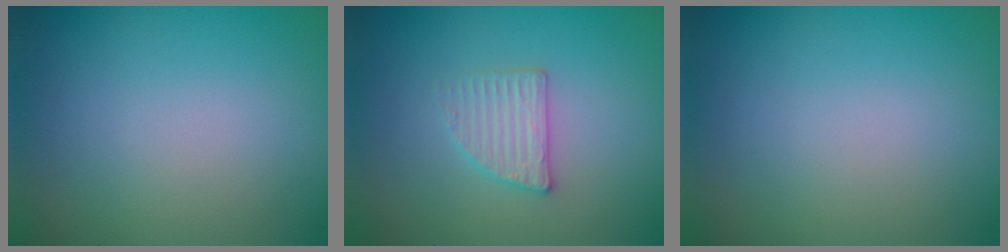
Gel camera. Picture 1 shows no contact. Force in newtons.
{"total": 2.3, "press": 2.2, "slide": 0.5}
{"total": 0.0}